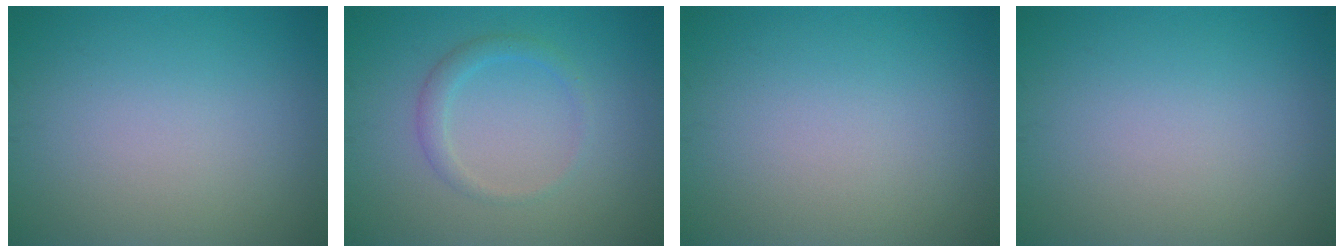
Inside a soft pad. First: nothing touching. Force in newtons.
{"total": 1.8, "press": 1.8, "slide": 0.1}
{"total": 0.0}
{"total": 0.0}